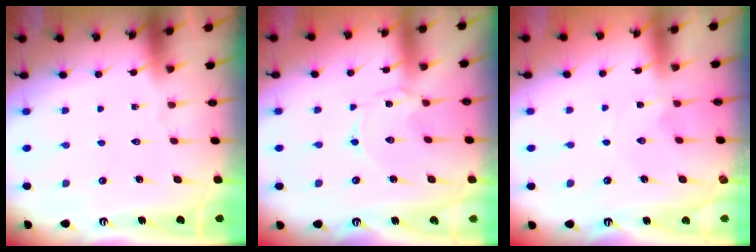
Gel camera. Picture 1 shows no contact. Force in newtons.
{"total": 0.5, "press": 0.4, "slide": 0.2}
{"total": 0.6, "press": 0.6, "slide": 0.1}